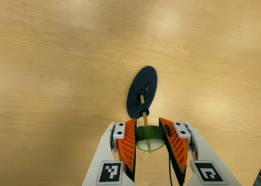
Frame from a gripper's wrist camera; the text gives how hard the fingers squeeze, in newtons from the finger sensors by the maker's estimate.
{"total": 9.8, "left": 10.5, "right": 9.1}